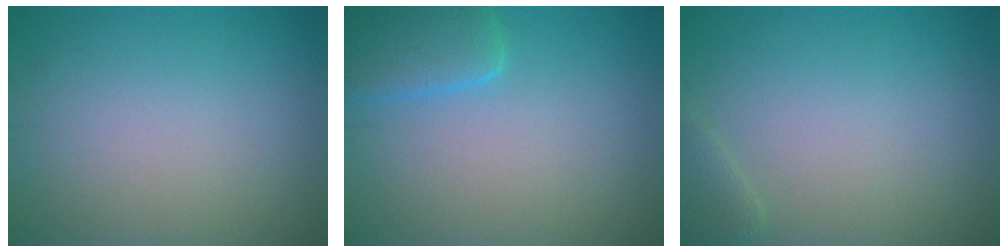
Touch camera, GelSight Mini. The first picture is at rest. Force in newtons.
{"total": 3.4, "press": 3.4, "slide": 0.4}
{"total": 1.3, "press": 1.3, "slide": 0.0}